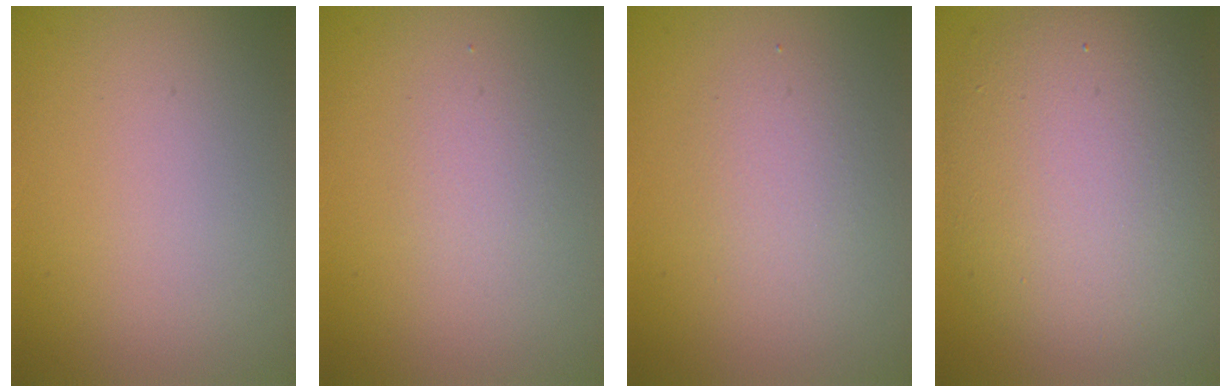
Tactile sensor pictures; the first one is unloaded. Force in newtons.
{"total": 1.3, "press": 1.3, "slide": 0.0}
{"total": 2.1, "press": 2.1, "slide": 0.1}
{"total": 9.9, "press": 9.8, "slide": 0.8}